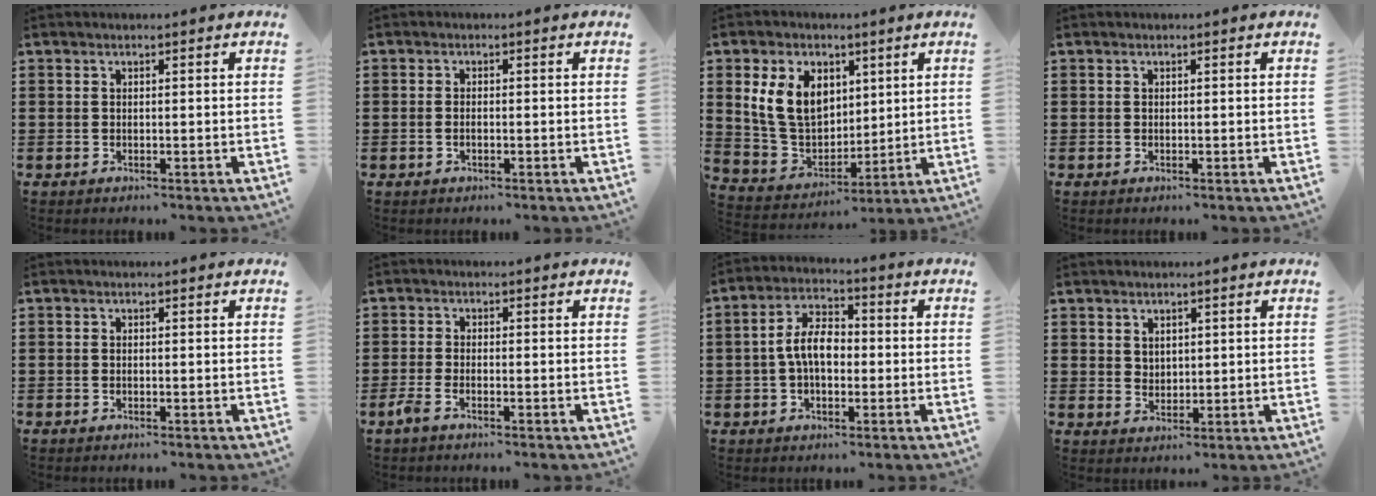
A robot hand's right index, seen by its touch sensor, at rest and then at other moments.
{"total": 1.0, "force": [-0.3, 0.4, 0.8], "torque": [-0.017, 0.000, -0.005]}
{"total": 10.1, "force": [3.3, 7.5, 6.0], "torque": [-0.154, 0.013, 0.059]}
{"total": 0.0}
{"total": 0.0}
{"total": 2.3, "force": [-1.5, 0.5, 1.6], "torque": [-0.049, -0.008, -0.034]}
{"total": 6.6, "force": [-0.5, 3.6, 5.5], "torque": [-0.114, 0.006, -0.013]}
{"total": 2.2, "force": [1.6, 1.4, 0.3], "torque": [-0.010, 0.006, 0.031]}